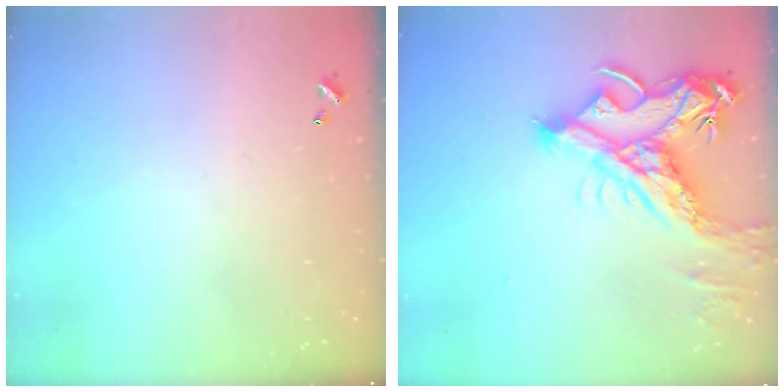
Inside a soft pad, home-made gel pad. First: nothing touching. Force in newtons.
{"total": 16.1, "press": 15.9, "slide": 2.7}